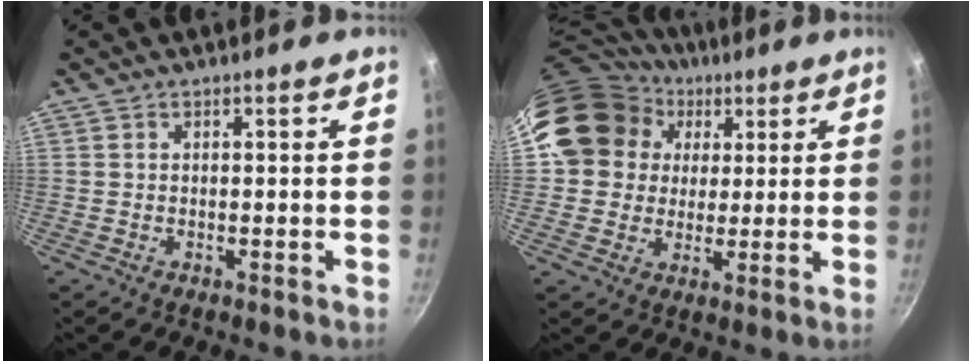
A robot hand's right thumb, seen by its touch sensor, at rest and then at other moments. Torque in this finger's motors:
{"motor_torque": [-0.48, 1.16, 0.27, -0.21, 0.21]}